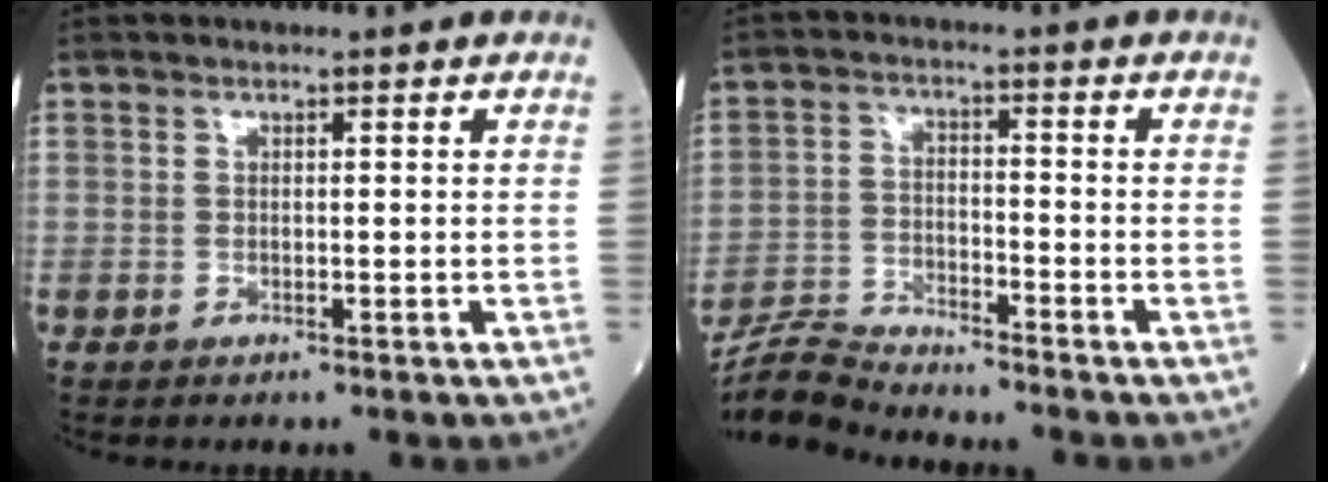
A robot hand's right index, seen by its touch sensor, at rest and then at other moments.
{"total": 6.5, "force": [-6.5, -0.5, 0.3], "torque": [-0.013, -0.011, -0.124]}